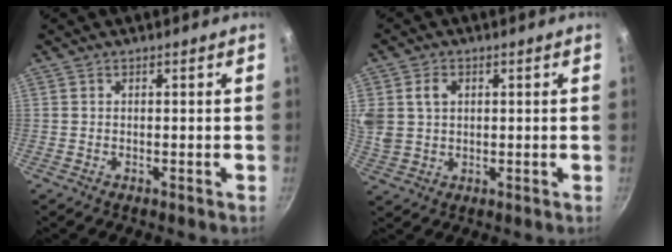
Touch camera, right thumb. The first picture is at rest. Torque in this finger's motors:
{"motor_torque": [0.52, 1.47, 0.87, 0.77, 0.10]}